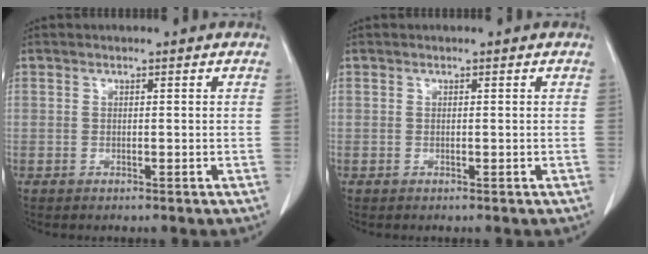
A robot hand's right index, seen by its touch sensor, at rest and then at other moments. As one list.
[{"total": 0.0}]